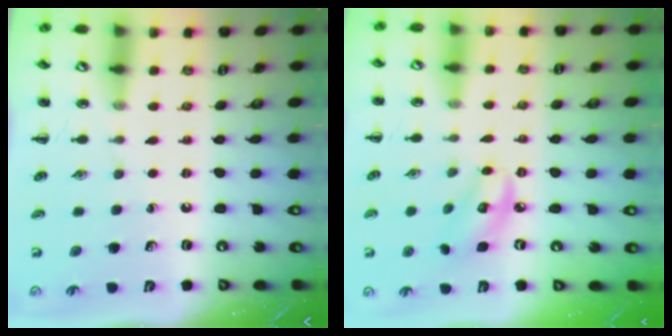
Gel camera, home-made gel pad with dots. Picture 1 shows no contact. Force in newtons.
{"total": 6.7, "press": 6.7, "slide": 0.3}